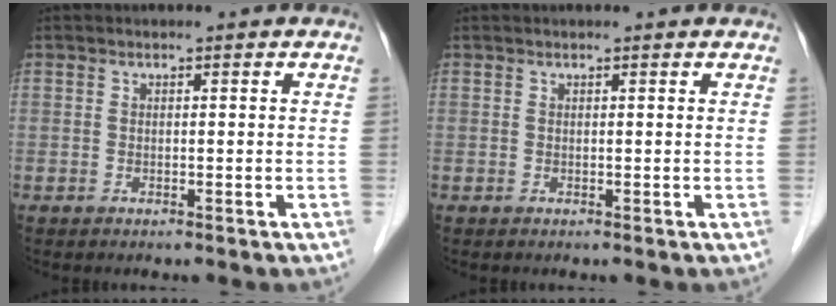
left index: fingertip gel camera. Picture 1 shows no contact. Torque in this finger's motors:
{"motor_torque": [0.25, -0.09, 0.05, -0.01]}